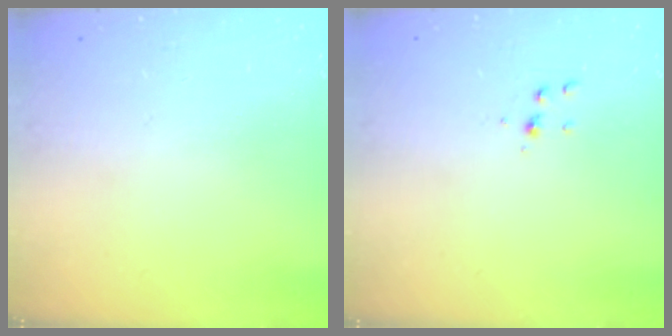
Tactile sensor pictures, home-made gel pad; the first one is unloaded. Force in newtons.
{"total": 4.4, "press": 4.3, "slide": 0.4}